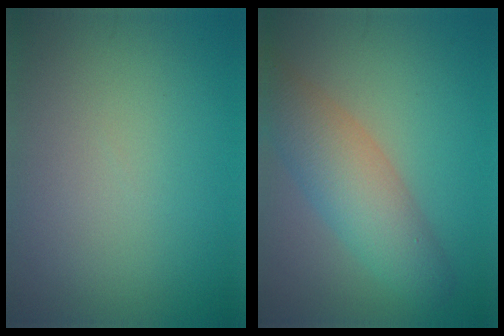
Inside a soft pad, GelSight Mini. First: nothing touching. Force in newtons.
{"total": 6.2, "press": 6.2, "slide": 0.3}